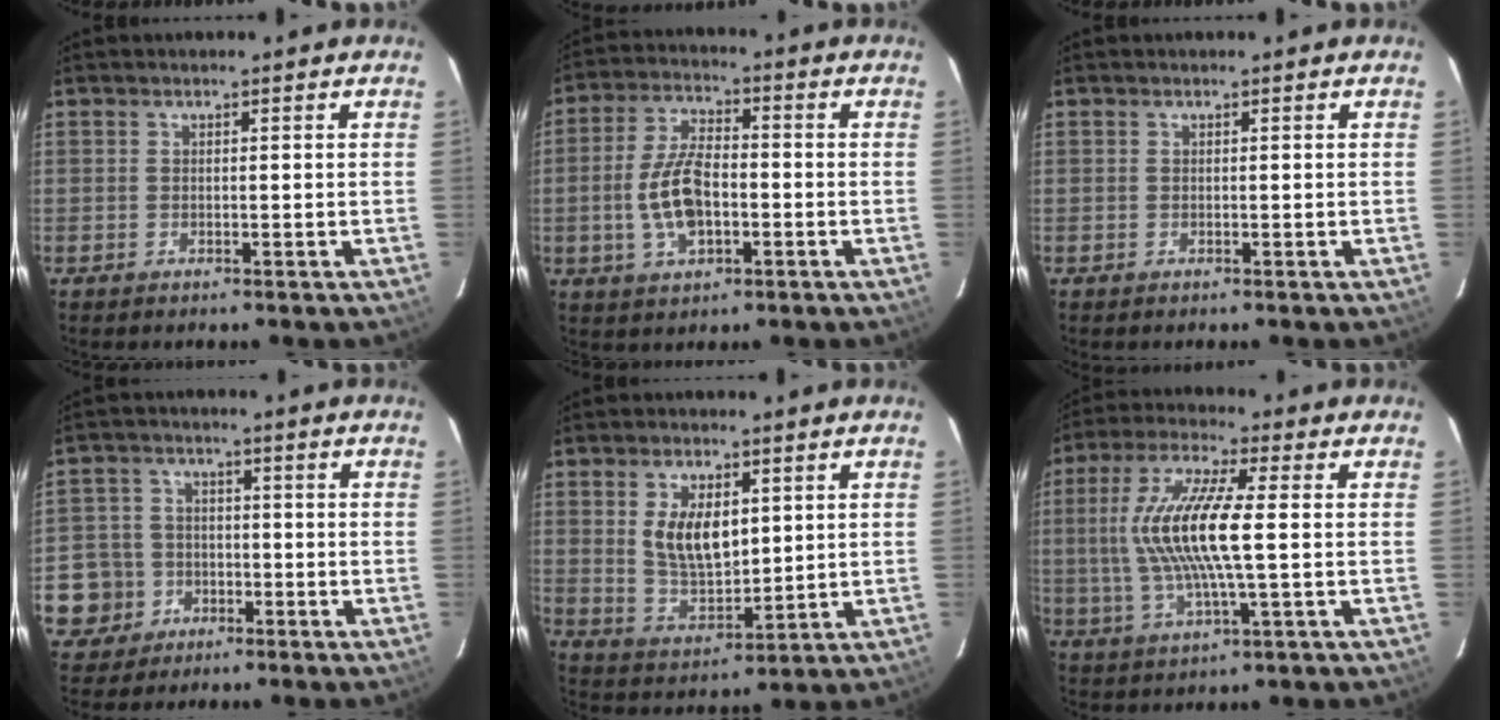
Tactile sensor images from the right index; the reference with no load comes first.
{"total": 10.0, "force": [-2.1, 5.0, 8.4], "torque": [-0.173, 0.005, -0.034]}
{"total": 0.0}
{"total": 8.4, "force": [-2.6, 7.9, 1.2], "torque": [-0.049, 0.020, -0.039]}
{"total": 9.6, "force": [2.5, 5.1, 7.7], "torque": [-0.149, -0.002, 0.060]}
{"total": 14.1, "force": [0.3, 2.4, 13.9], "torque": [-0.275, 0.001, 0.005]}